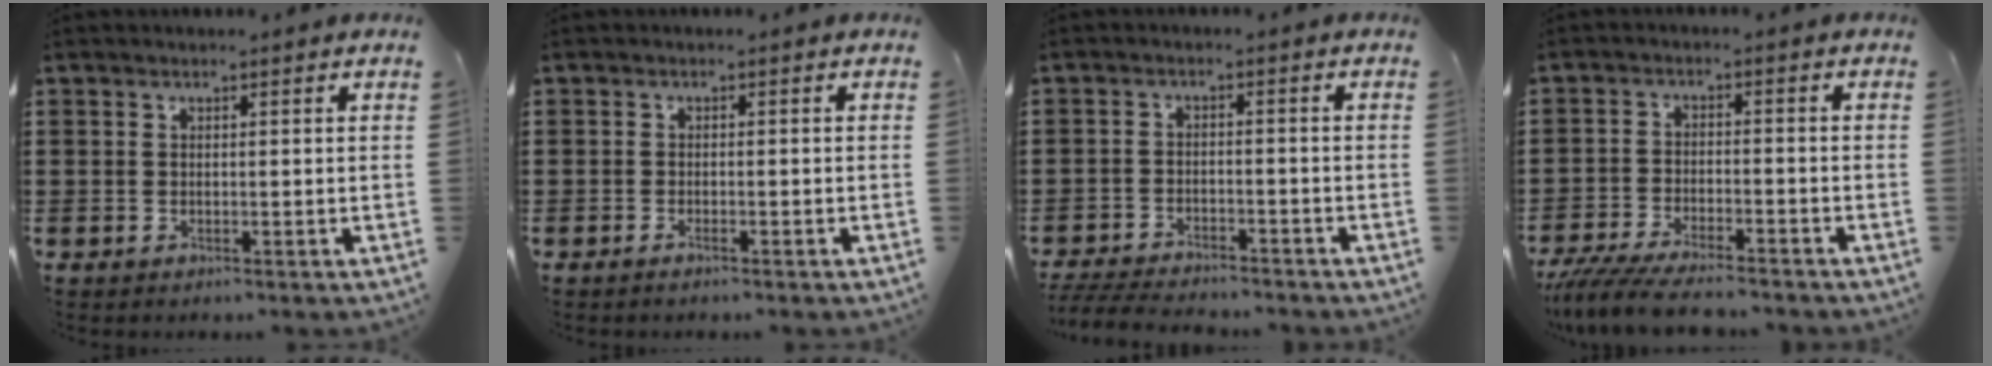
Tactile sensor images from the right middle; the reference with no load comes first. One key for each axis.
{"total": 0.8, "fx": -0.6, "fy": 0.1, "fz": 0.6, "tx": -0.013, "ty": -0.004, "tz": -0.010}
{"total": 4.5, "fx": -4.4, "fy": 0.5, "fz": 0.9, "tx": -0.027, "ty": -0.002, "tz": -0.090}
{"total": 5.8, "fx": -5.4, "fy": 0.5, "fz": 2.1, "tx": -0.052, "ty": -0.009, "tz": -0.106}